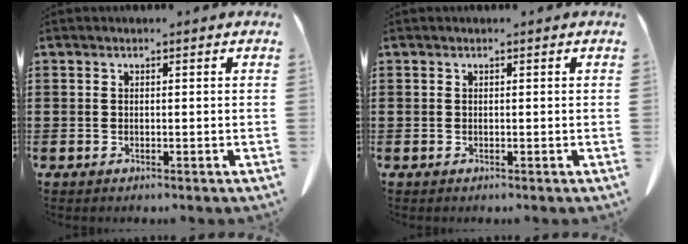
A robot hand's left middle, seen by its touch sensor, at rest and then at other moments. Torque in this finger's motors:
{"motor_torque": [-0.07, 0.07, 0.00, -0.01]}